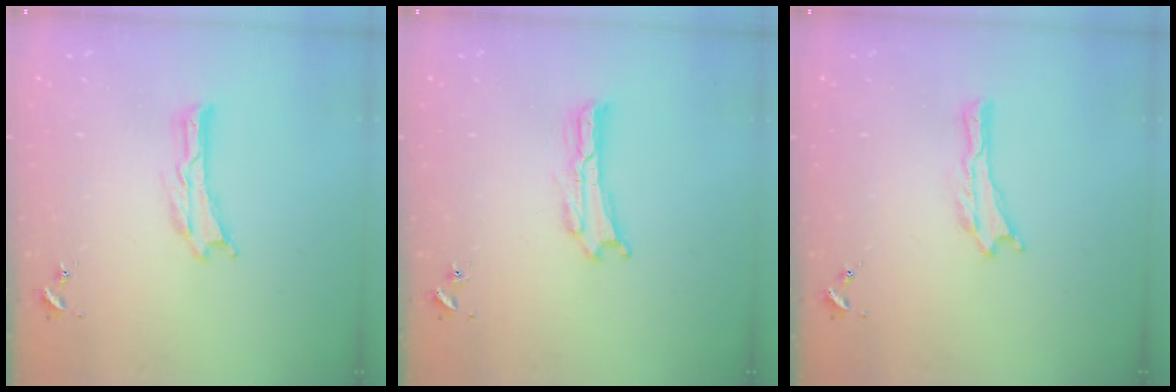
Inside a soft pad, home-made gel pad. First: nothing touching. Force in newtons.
{"total": 0.9, "press": 0.9, "slide": 0.2}
{"total": 0.0}